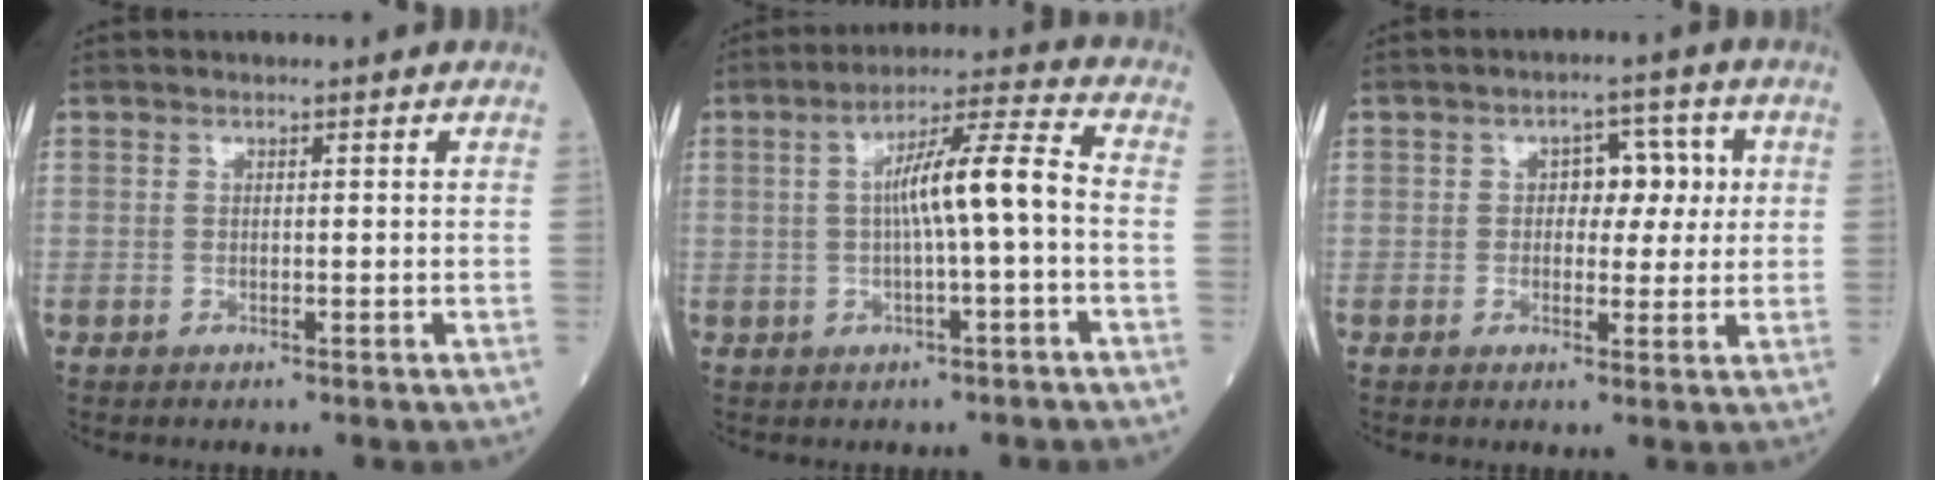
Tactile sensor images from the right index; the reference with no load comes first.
{"total": 8.9, "force": [-0.4, 0.3, 8.9], "torque": [-0.149, 0.023, -0.011]}
{"total": 5.1, "force": [0.8, 3.1, 4.0], "torque": [-0.049, 0.017, 0.012]}